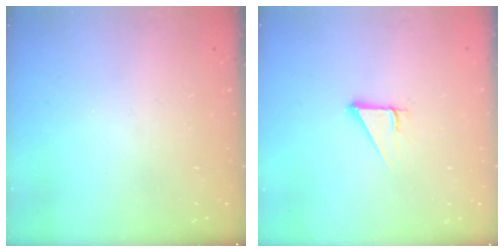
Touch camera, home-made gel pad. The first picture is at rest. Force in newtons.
{"total": 3.7, "press": 3.7, "slide": 0.2}